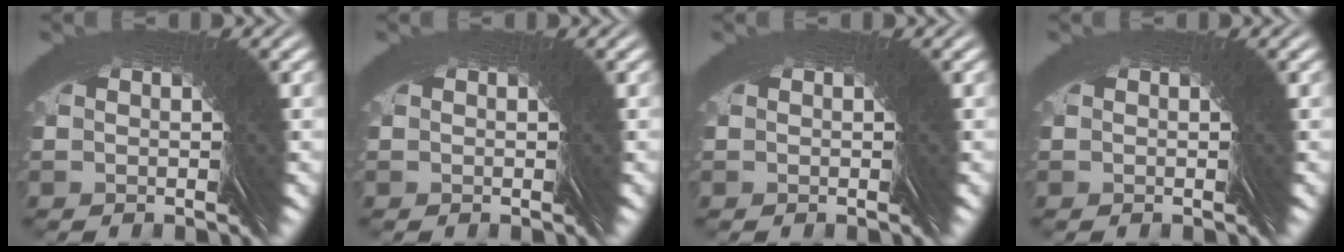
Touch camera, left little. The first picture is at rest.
{"total": 0.0}
{"total": 0.0}
{"total": 0.0}